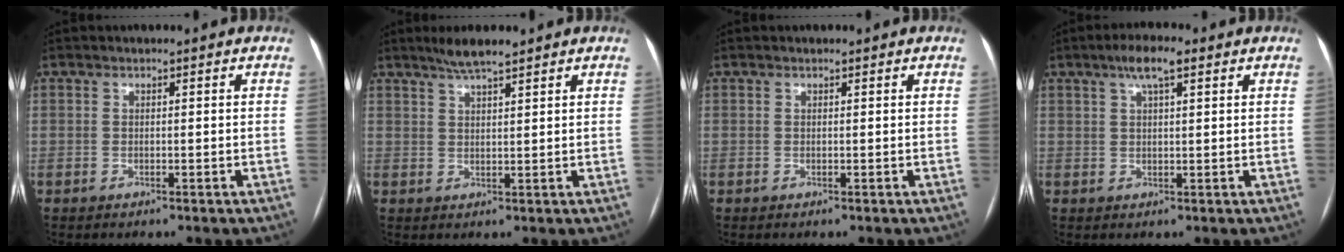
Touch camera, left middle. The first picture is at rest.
{"total": 4.4, "force": [3.5, 0.3, 2.5], "torque": [-0.051, 0.009, 0.064]}
{"total": 0.0}
{"total": 4.7, "force": [2.7, 1.0, 3.7], "torque": [-0.072, 0.014, 0.046]}